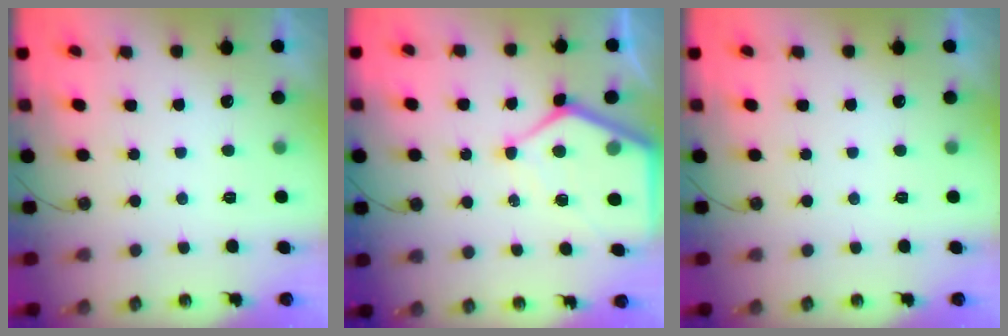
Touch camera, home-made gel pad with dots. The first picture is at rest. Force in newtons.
{"total": 11.0, "press": 11.0, "slide": 0.9}
{"total": 0.0}